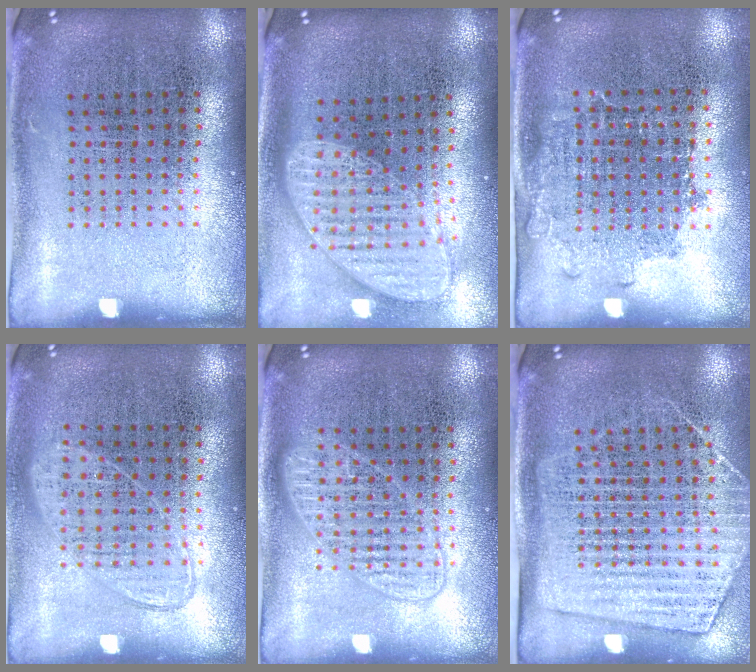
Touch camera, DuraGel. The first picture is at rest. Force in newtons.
{"total": 1.9, "press": 1.5, "slide": 1.1}
{"total": 1.2, "press": 0.9, "slide": 0.8}
{"total": 0.9, "press": 0.9, "slide": 0.4}
{"total": 1.3, "press": 1.3, "slide": 0.3}
{"total": 1.9, "press": 1.6, "slide": 0.9}